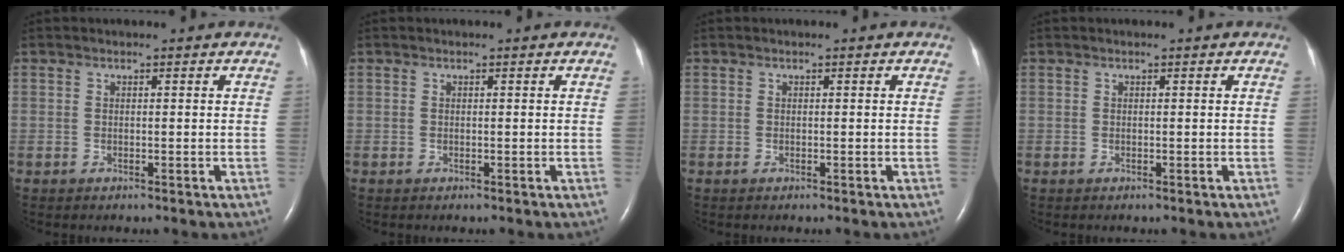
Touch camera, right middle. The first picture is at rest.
{"total": 0.0}
{"total": 0.0}
{"total": 0.0}